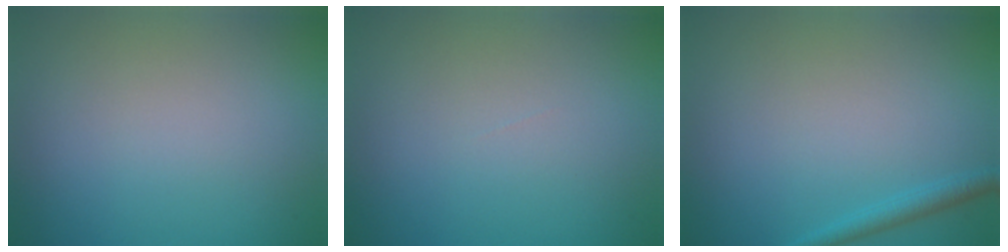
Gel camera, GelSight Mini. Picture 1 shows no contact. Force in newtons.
{"total": 0.0}
{"total": 1.5, "press": 1.5, "slide": 0.1}